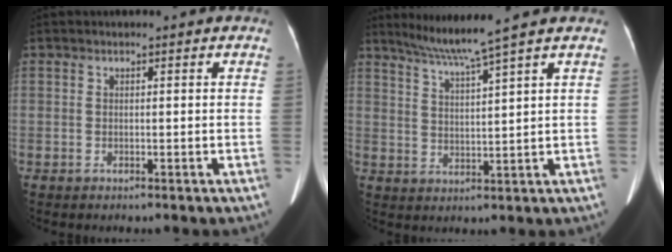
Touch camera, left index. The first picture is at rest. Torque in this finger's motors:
{"motor_torque": [-0.27, -0.34, 0.00, 0.00]}